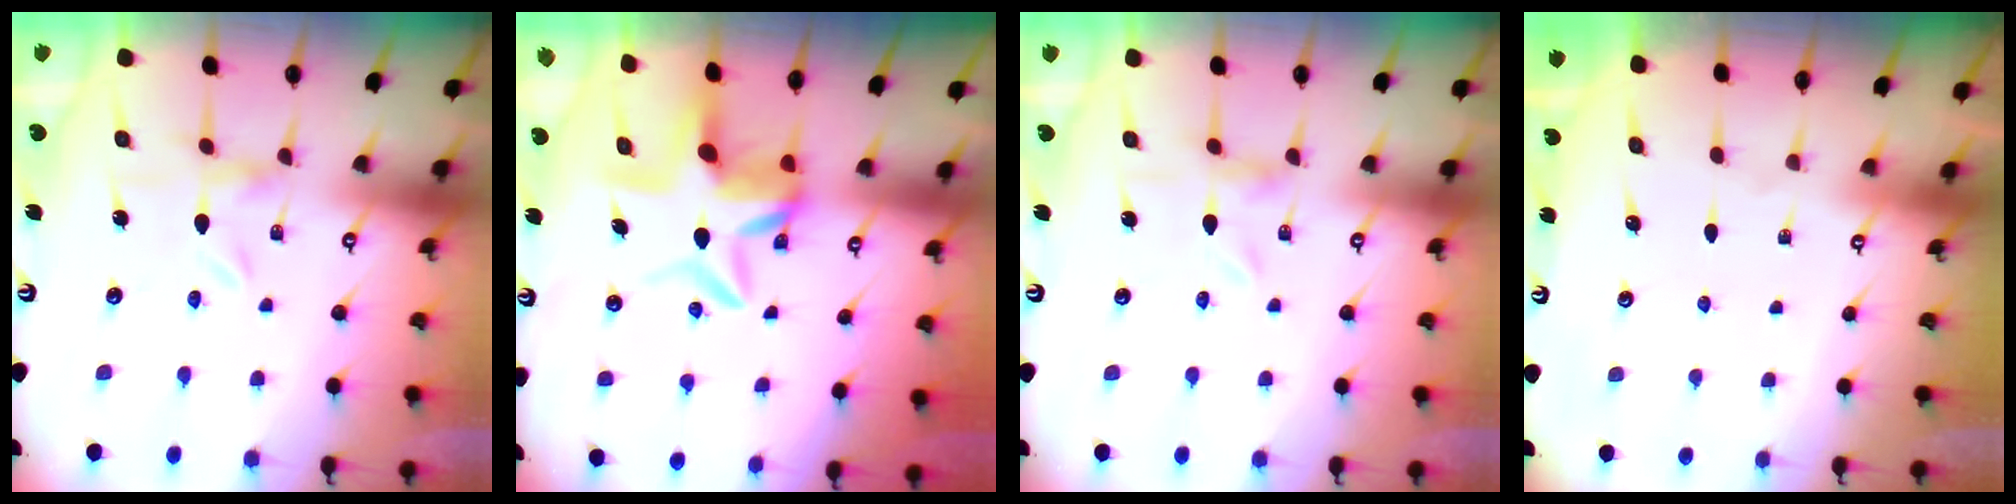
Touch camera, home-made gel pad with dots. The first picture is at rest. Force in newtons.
{"total": 8.1, "press": 8.0, "slide": 0.7}
{"total": 0.7, "press": 0.6, "slide": 0.3}
{"total": 0.0}